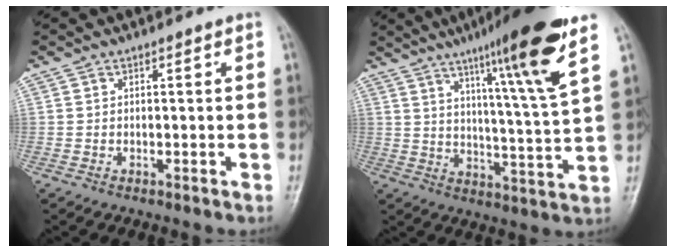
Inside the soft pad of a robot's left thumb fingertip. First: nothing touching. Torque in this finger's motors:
{"motor_torque": [0.94, 0.29, 1.50, -1.26, 0.42]}